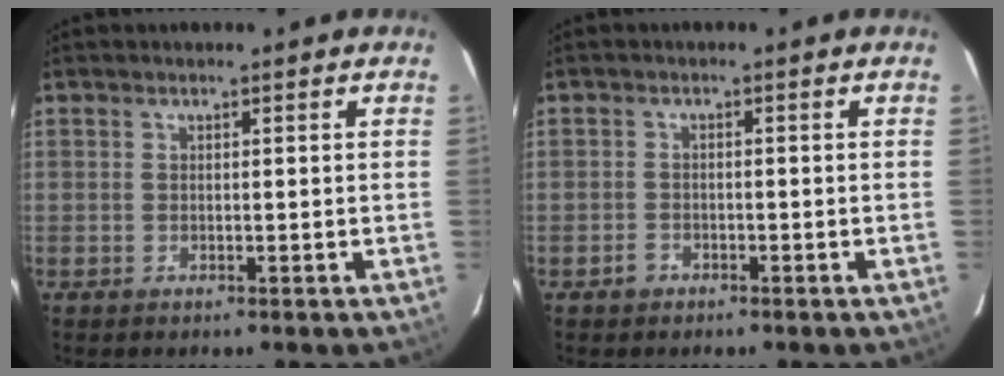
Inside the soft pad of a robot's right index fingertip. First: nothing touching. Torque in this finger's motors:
{"motor_torque": [-0.10, -0.13, -0.11, -0.05]}